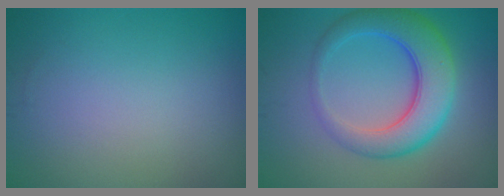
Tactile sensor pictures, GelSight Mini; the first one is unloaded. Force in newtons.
{"total": 6.8, "press": 6.8, "slide": 0.2}